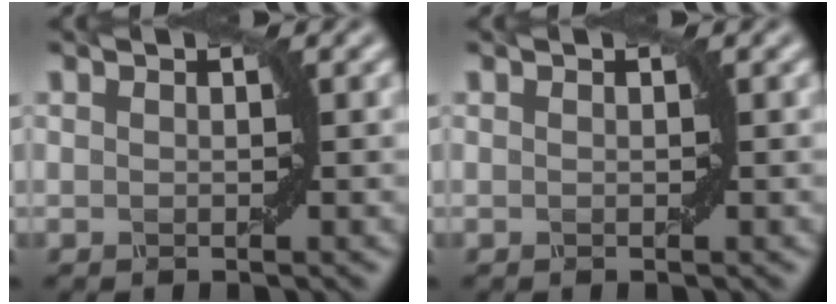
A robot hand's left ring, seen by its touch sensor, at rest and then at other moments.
{"total": 0.0}